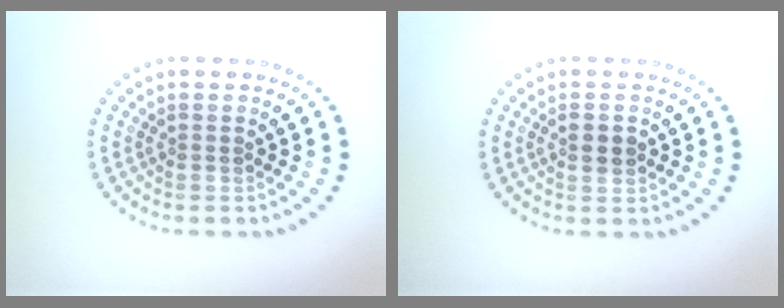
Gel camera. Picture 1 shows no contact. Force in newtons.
{"total": 1.2, "press": 1.2, "slide": 0.0}